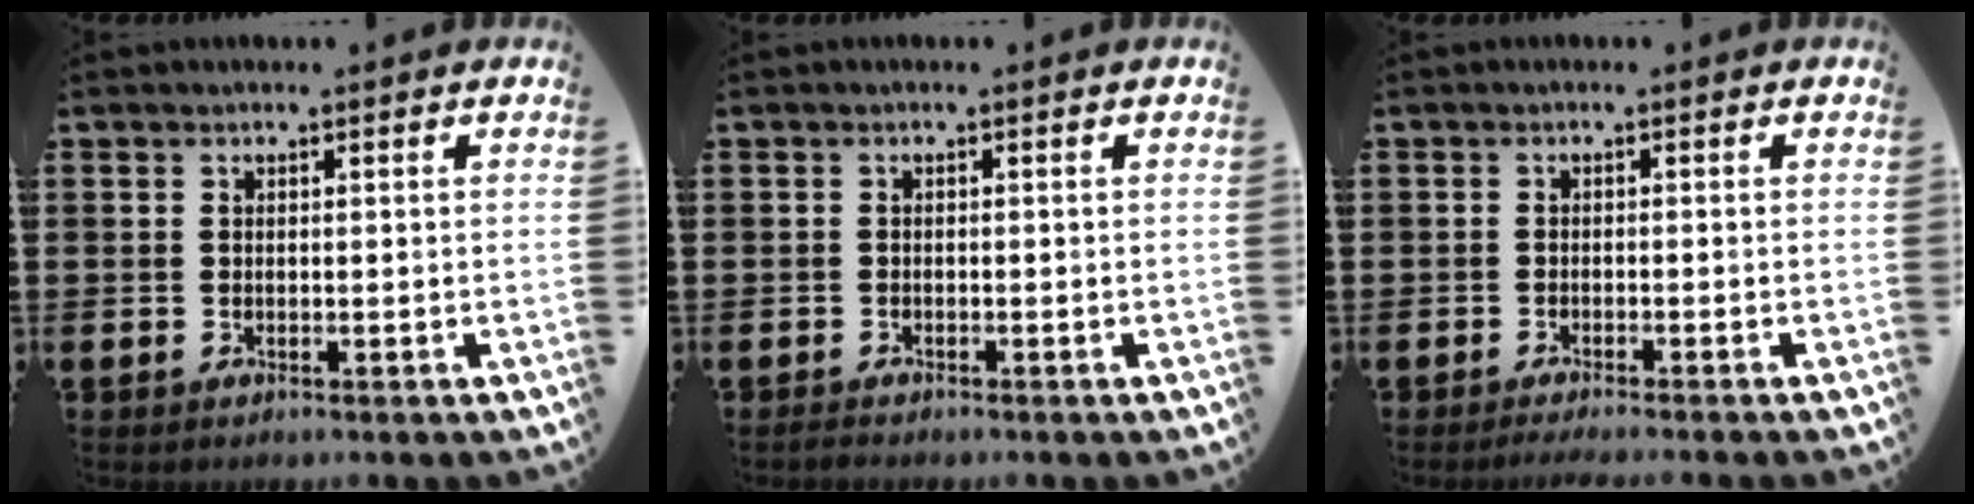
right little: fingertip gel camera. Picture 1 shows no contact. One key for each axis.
{"total": 0.6, "fx": -0.5, "fy": 0.1, "fz": 0.2, "tx": -0.005, "ty": -0.002, "tz": -0.011}
{"total": 1.0, "fx": -0.9, "fy": -0.1, "fz": 0.4, "tx": -0.006, "ty": -0.002, "tz": -0.017}